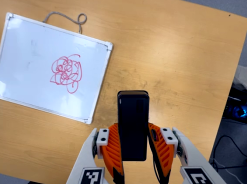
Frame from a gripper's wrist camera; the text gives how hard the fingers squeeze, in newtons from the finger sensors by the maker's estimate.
{"total": 3.9, "left": 2.6, "right": 5.2}